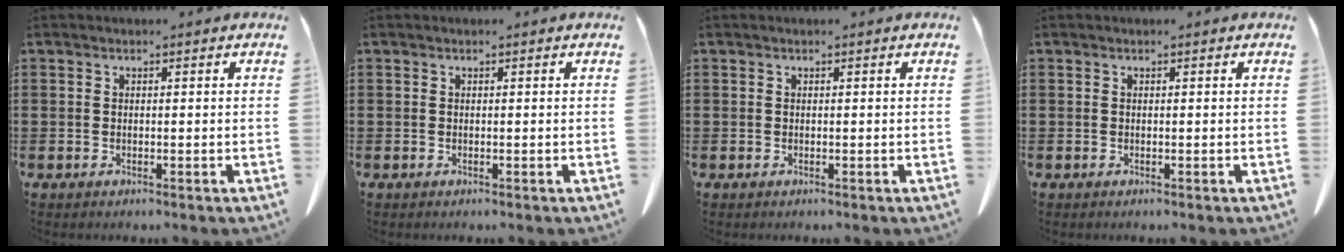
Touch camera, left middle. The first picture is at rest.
{"total": 0.0}
{"total": 0.0}
{"total": 0.0}